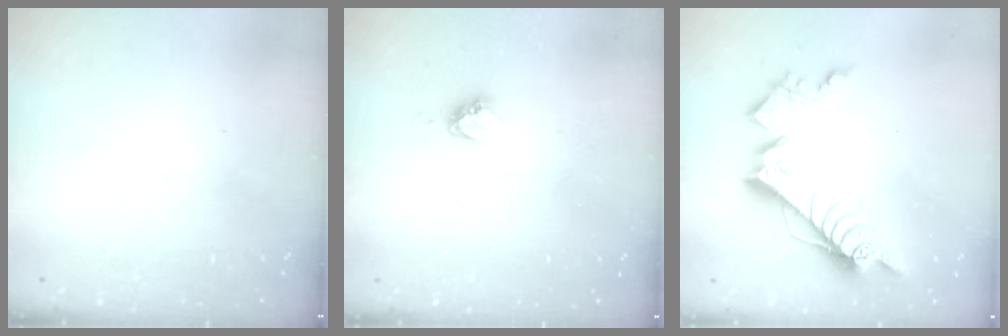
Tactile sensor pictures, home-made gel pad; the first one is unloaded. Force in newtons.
{"total": 4.9, "press": 4.8, "slide": 0.4}
{"total": 16.7, "press": 16.7, "slide": 0.3}